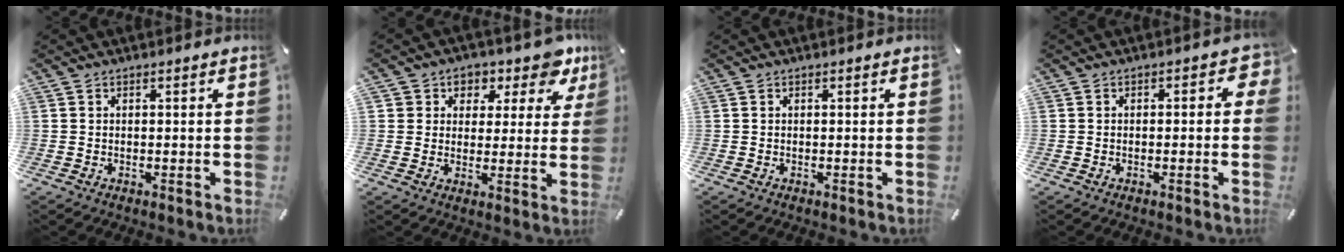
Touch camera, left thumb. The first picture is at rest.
{"total": 7.8, "force": [4.2, 5.8, 3.3], "torque": [-0.037, -0.028, 0.071]}
{"total": 0.0}
{"total": 2.6, "force": [-0.4, 1.6, 2.1], "torque": [-0.023, 0.002, -0.012]}